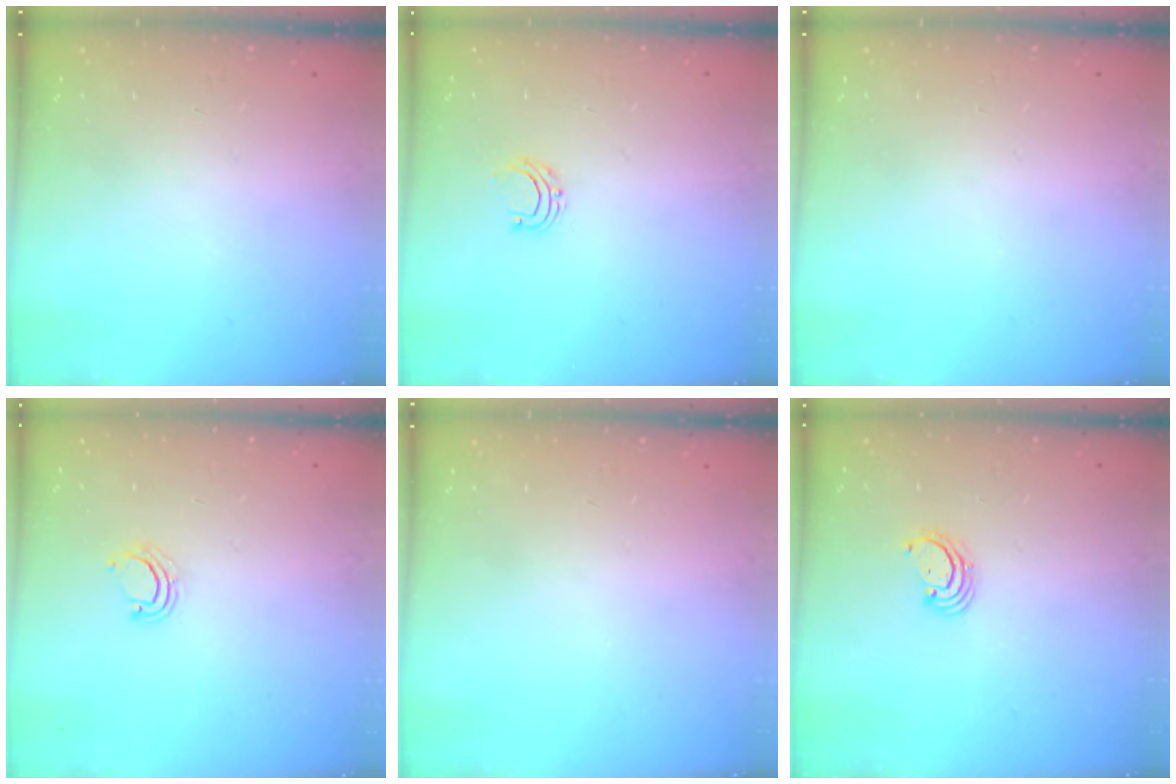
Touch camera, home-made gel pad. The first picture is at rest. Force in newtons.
{"total": 5.9, "press": 5.9, "slide": 0.5}
{"total": 0.0}
{"total": 2.2, "press": 2.2, "slide": 0.1}
{"total": 0.0}
{"total": 2.6, "press": 2.6, "slide": 0.3}